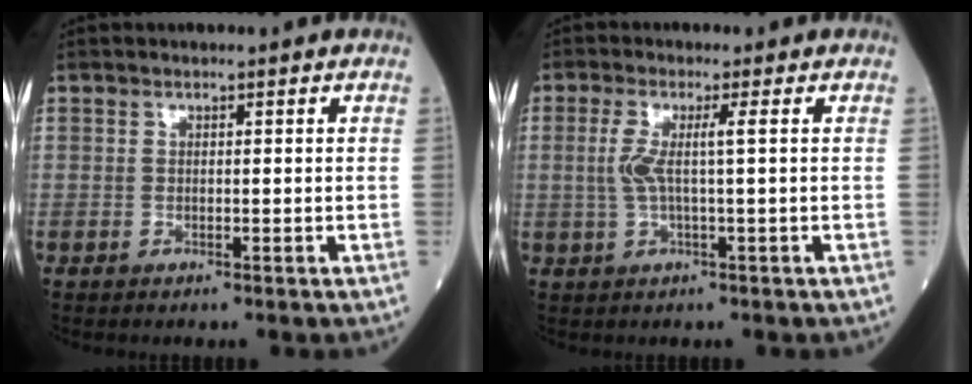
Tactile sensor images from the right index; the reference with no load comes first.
{"total": 3.9, "force": [0.3, -0.2, 3.9], "torque": [-0.089, 0.006, 0.007]}